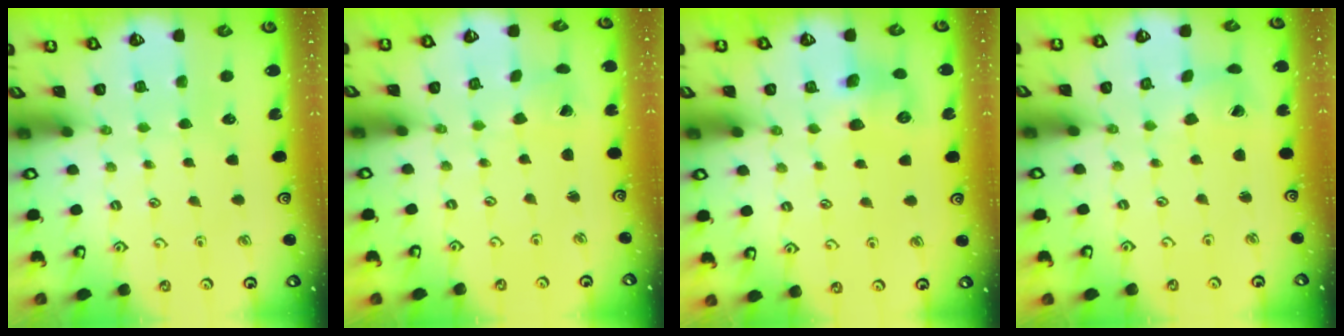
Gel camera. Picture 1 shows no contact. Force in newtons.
{"total": 2.1, "press": 2.1, "slide": 0.3}
{"total": 8.3, "press": 8.3, "slide": 0.4}
{"total": 2.7, "press": 2.7, "slide": 0.4}